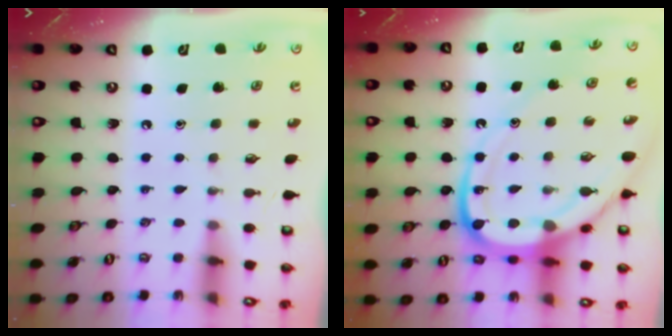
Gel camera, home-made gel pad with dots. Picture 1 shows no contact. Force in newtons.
{"total": 19.8, "press": 19.7, "slide": 2.1}